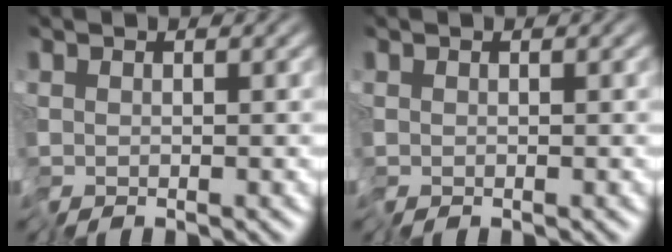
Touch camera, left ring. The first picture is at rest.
{"total": 0.0}